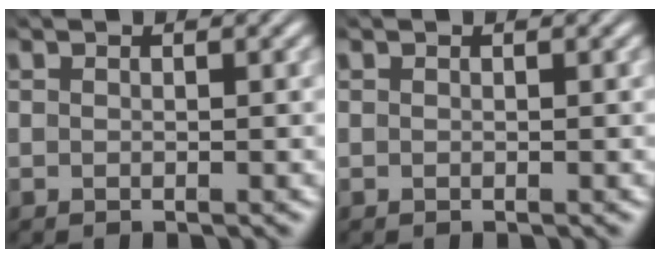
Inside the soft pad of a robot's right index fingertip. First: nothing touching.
{"total": 0.0}